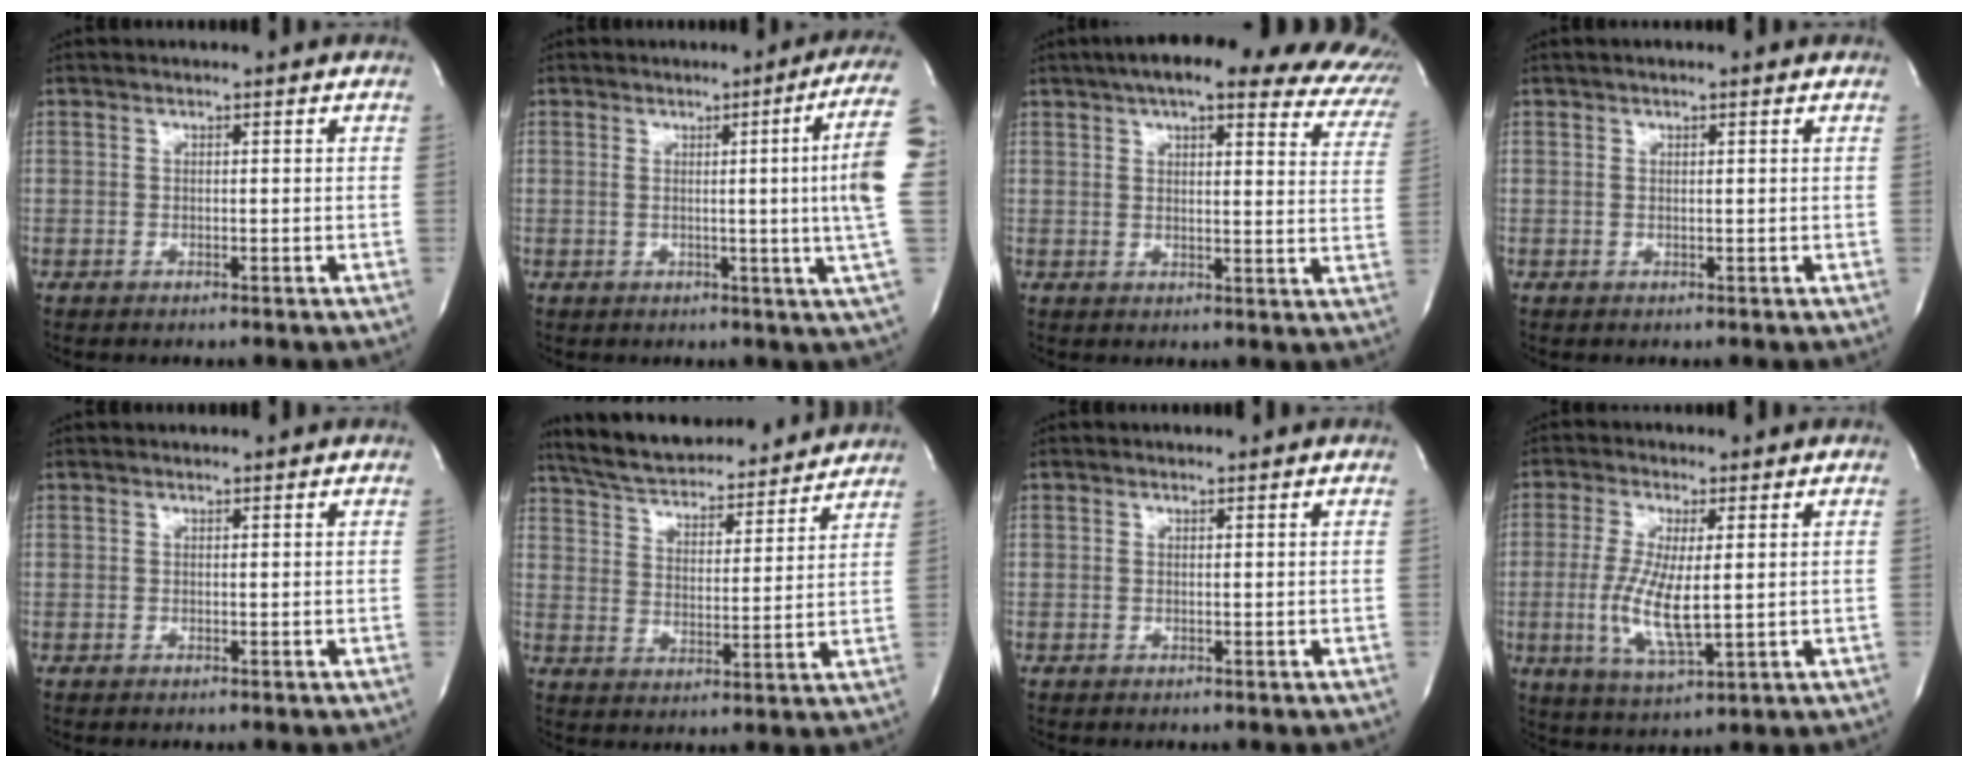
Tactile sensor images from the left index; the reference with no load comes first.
{"total": 10.5, "force": [1.3, -2.8, 10.0], "torque": [-0.106, -0.008, 0.009]}
{"total": 26.6, "force": [21.6, 5.8, 14.3], "torque": [-0.178, -0.012, 0.237]}
{"total": 1.3, "force": [0.8, 0.1, 1.0], "torque": [-0.024, 0.011, 0.011]}
{"total": 0.0}
{"total": 19.5, "force": [18.0, 4.2, 6.4], "torque": [-0.108, 0.020, 0.265]}
{"total": 0.0}
{"total": 8.9, "force": [-0.3, 1.9, 8.7], "torque": [-0.187, -0.016, -0.003]}